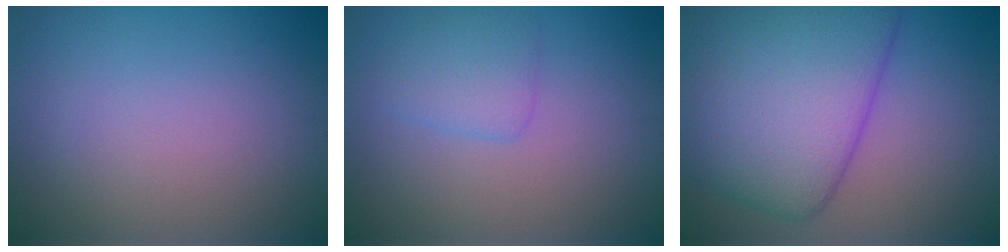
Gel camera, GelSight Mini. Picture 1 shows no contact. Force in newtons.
{"total": 2.2, "press": 2.2, "slide": 0.1}
{"total": 11.3, "press": 11.3, "slide": 0.4}